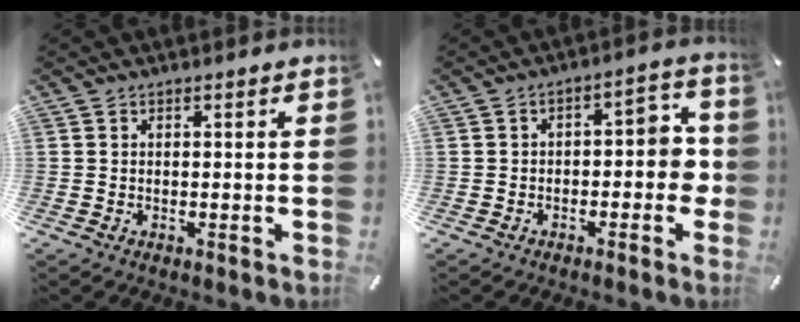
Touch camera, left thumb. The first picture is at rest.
{"total": 6.7, "force": [-1.4, 4.1, 5.1], "torque": [-0.068, 0.013, -0.031]}